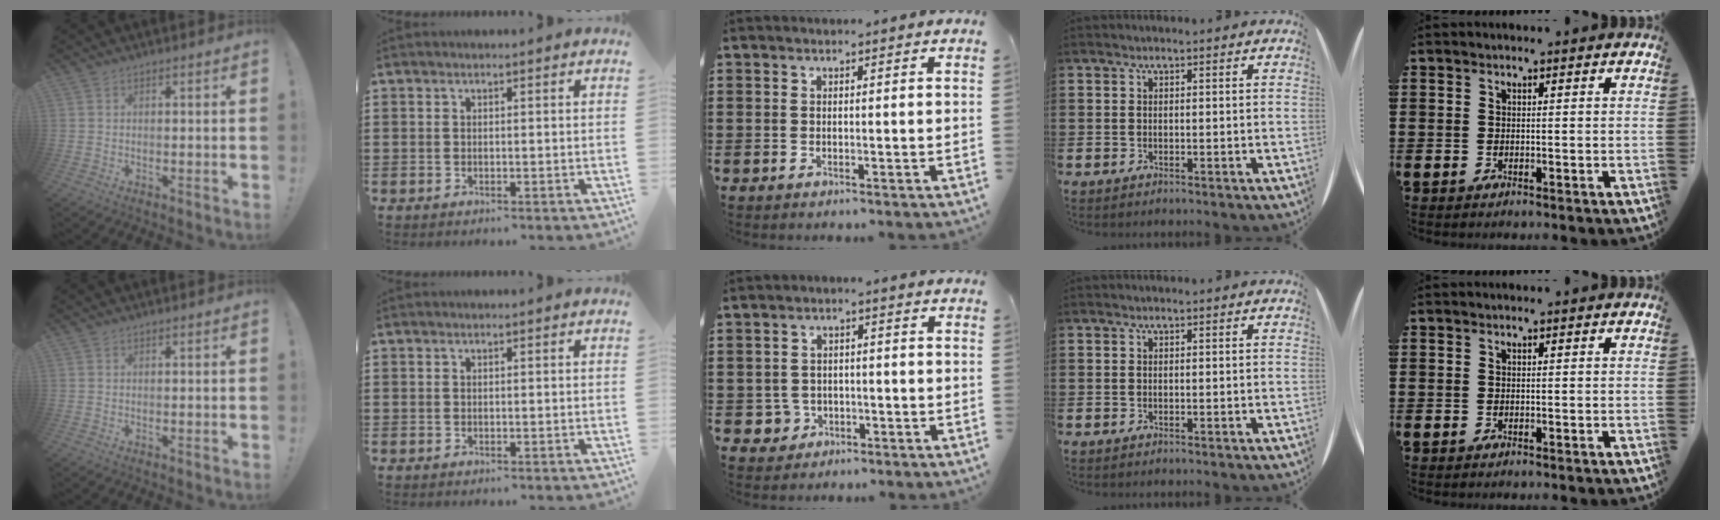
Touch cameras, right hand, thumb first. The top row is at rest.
{"middle": {"total": 2.2, "force": [-0.7, 2.0, 0.5], "torque": [-0.017, 0.002, -0.018]}}